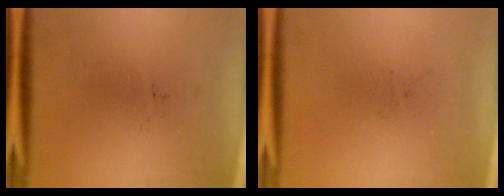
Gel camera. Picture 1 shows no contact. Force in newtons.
{"total": 0.0}